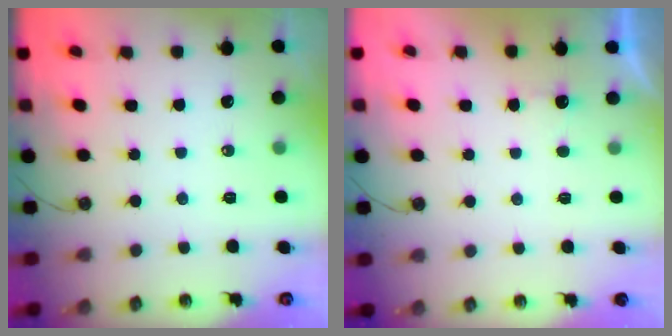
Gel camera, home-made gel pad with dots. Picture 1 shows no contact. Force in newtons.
{"total": 1.0, "press": 0.7, "slide": 0.6}